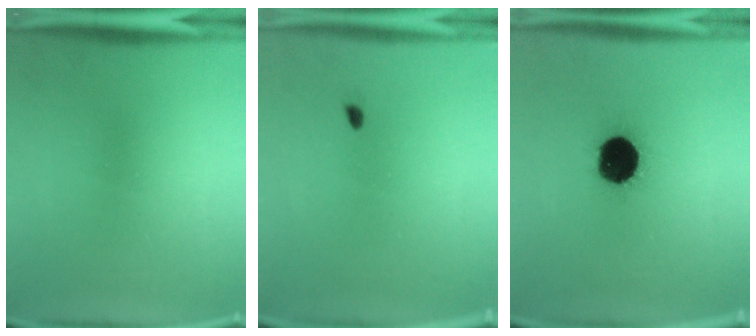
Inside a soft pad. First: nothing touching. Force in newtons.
{"total": 0.6}
{"total": 18.7}